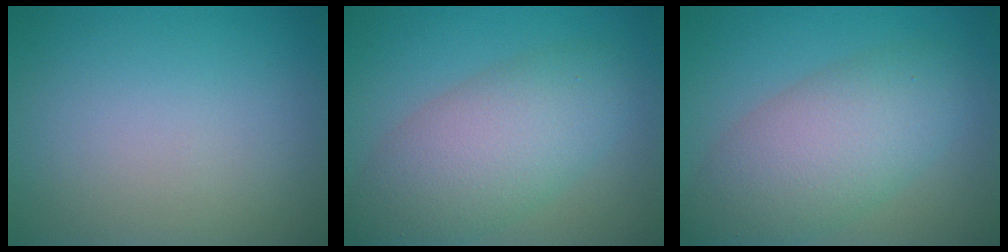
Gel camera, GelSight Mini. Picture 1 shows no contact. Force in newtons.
{"total": 7.3, "press": 7.2, "slide": 0.4}
{"total": 7.3, "press": 7.2, "slide": 0.4}